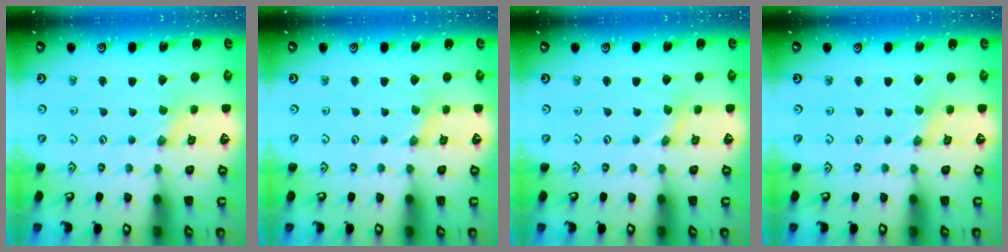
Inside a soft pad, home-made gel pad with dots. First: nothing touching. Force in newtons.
{"total": 0.0}
{"total": 0.8, "press": 0.8, "slide": 0.2}
{"total": 0.0}